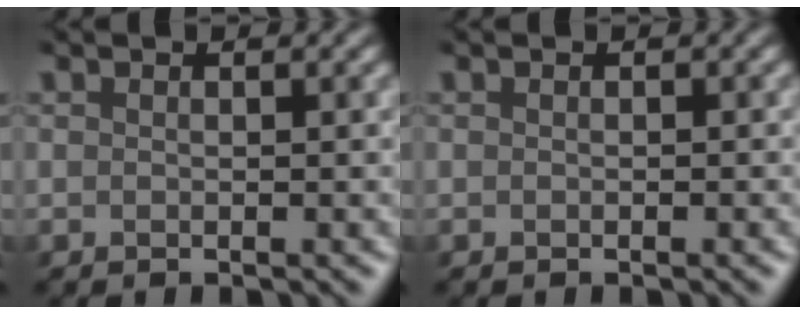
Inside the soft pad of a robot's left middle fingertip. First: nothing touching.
{"total": 0.0}